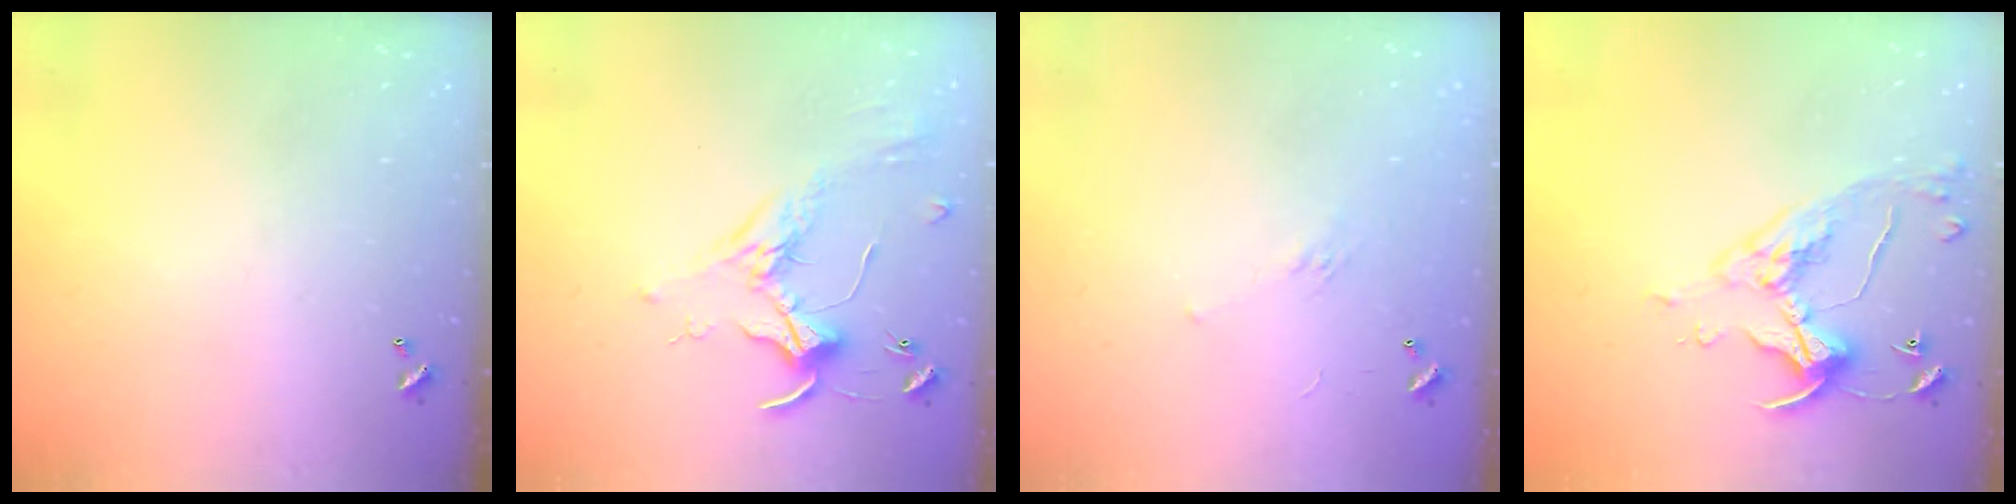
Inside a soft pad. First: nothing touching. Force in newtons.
{"total": 1.7, "press": 1.6, "slide": 0.4}
{"total": 6.1, "press": 6.1, "slide": 0.9}
{"total": 6.8, "press": 6.7, "slide": 0.8}